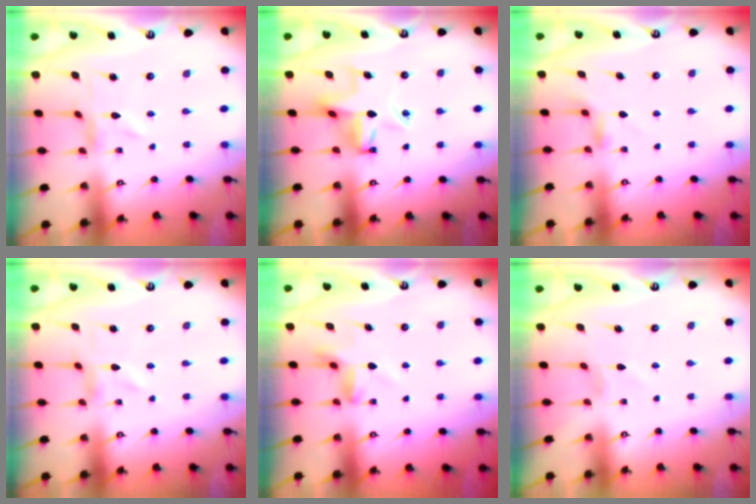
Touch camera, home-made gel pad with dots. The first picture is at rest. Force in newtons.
{"total": 11.5, "press": 11.5, "slide": 0.5}
{"total": 3.0, "press": 2.9, "slide": 0.5}
{"total": 0.0}
{"total": 3.2, "press": 3.0, "slide": 0.9}
{"total": 0.0}